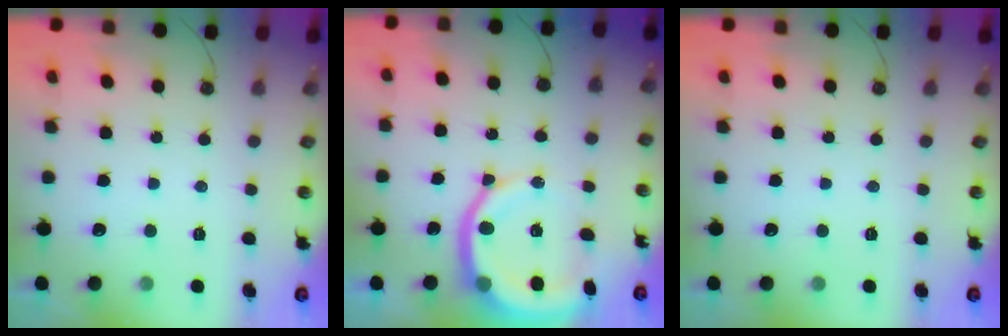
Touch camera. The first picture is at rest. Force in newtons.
{"total": 13.2, "press": 13.0, "slide": 2.3}
{"total": 0.0}